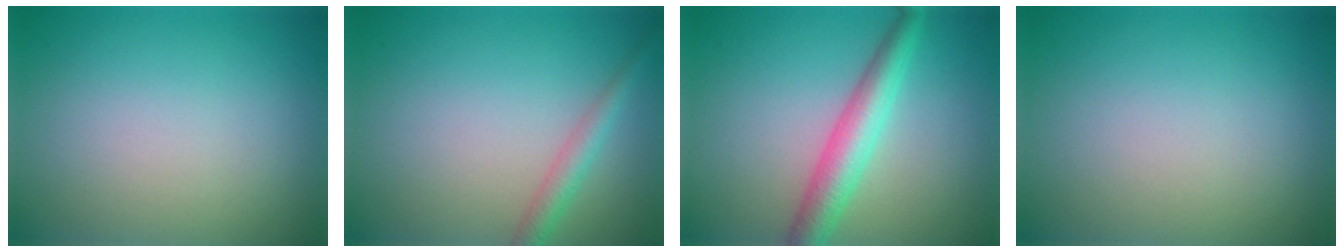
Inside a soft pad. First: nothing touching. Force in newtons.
{"total": 2.1, "press": 2.1, "slide": 0.1}
{"total": 4.3, "press": 4.3, "slide": 0.0}
{"total": 0.0}